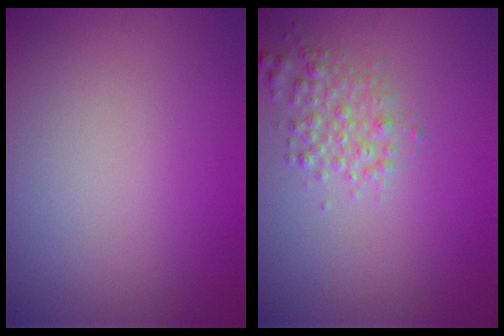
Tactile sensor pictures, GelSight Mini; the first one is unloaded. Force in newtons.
{"total": 2.2, "press": 2.2, "slide": 0.0}